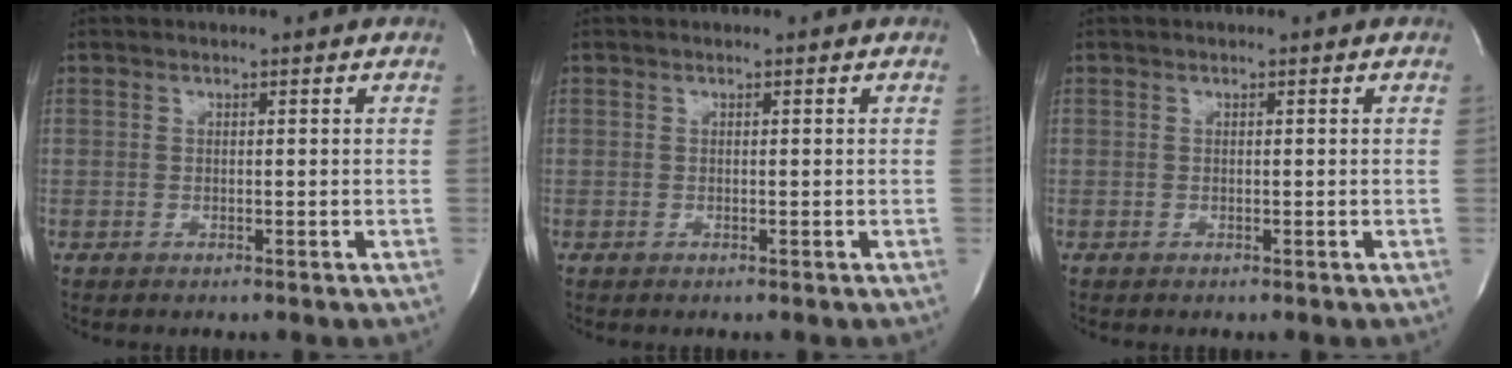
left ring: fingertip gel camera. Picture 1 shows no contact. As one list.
[{"total": 0.0}, {"total": 0.0}]